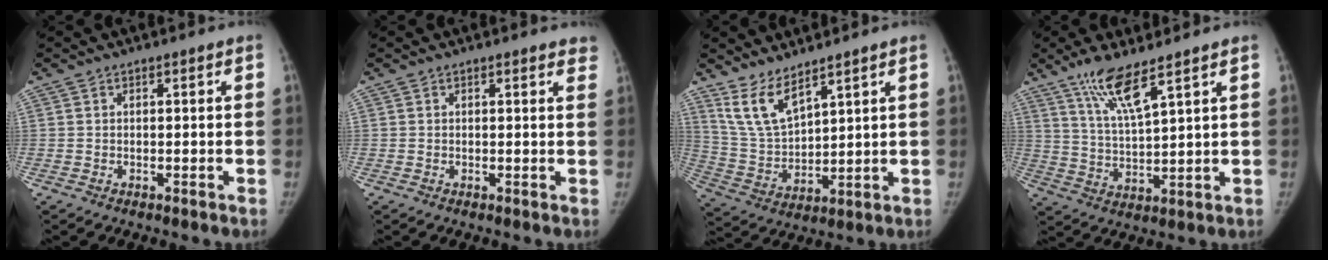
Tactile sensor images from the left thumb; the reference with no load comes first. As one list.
[{"total": 2.8, "force": [2.4, 0.9, 0.9], "torque": [0.010, -0.007, 0.012]}, {"total": 8.8, "force": [6.7, 2.6, 5.0], "torque": [-0.095, -0.046, 0.155]}, {"total": 8.7, "force": [6.0, 1.0, 6.3], "torque": [-0.124, -0.035, 0.124]}]